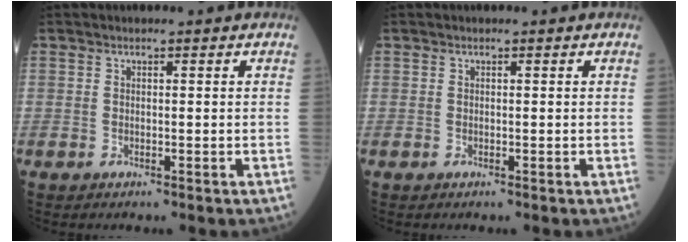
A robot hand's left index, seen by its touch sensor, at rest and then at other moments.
{"total": 0.0}